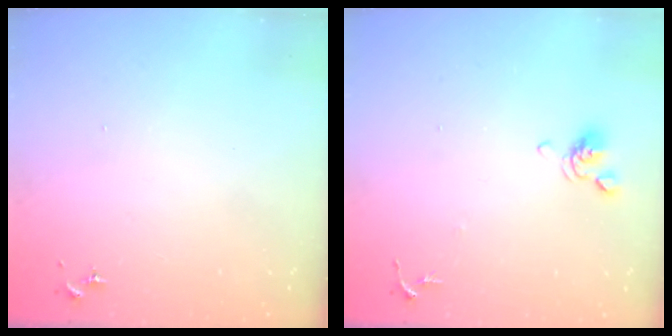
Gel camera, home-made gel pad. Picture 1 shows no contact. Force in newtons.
{"total": 6.9, "press": 6.7, "slide": 1.6}